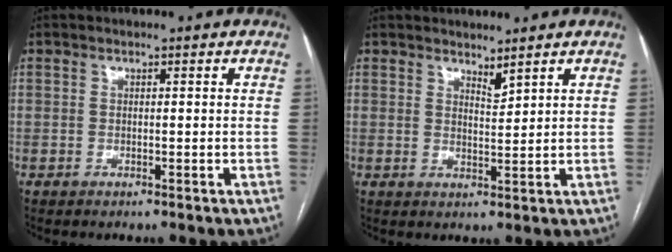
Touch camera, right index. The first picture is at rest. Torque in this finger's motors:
{"motor_torque": [-0.07, 0.05, -0.07, 0.00]}